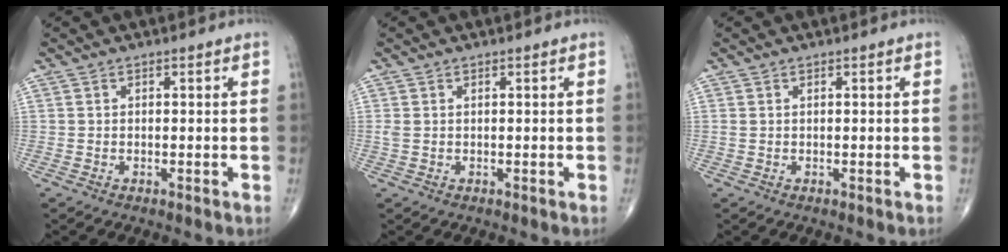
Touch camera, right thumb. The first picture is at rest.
{"total": 1.2, "force": [0.3, 0.8, 0.9], "torque": [-0.032, 0.008, 0.010]}
{"total": 0.5, "force": [0.2, 0.3, 0.4], "torque": [-0.012, 0.010, 0.006]}